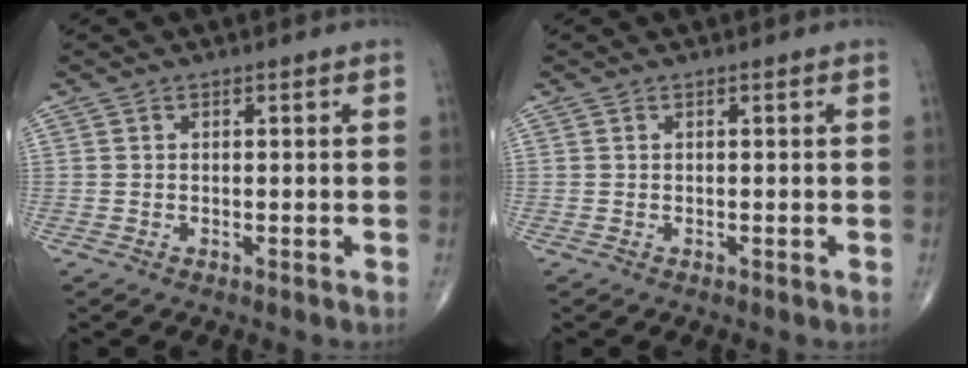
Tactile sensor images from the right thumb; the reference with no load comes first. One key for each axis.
{"total": 0.0}